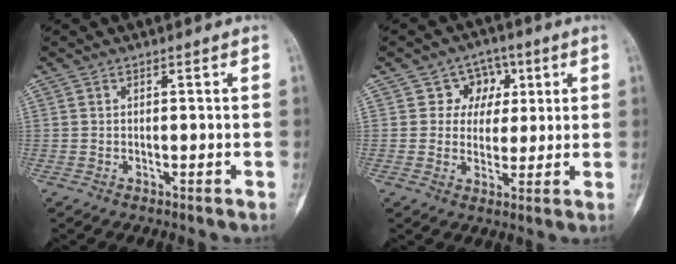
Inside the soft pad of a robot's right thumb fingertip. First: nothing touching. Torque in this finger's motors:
{"motor_torque": [-0.51, -0.12, 0.38, 0.15, -0.09]}